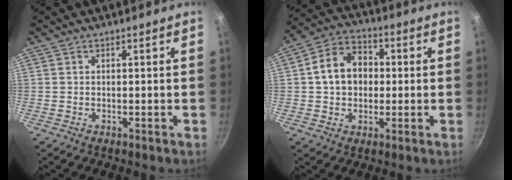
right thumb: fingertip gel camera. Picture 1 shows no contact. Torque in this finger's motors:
{"motor_torque": [-0.12, 0.38, 0.54, -0.42, 0.05]}